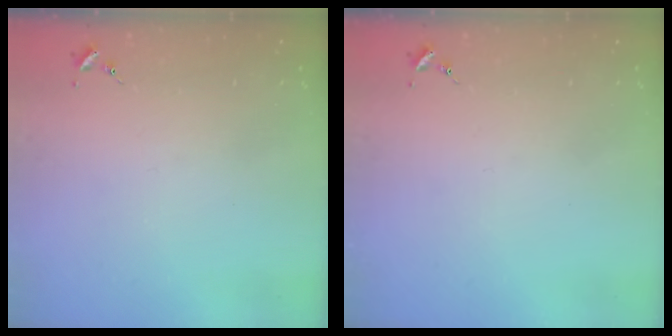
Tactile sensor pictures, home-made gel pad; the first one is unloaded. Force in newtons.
{"total": 0.0}